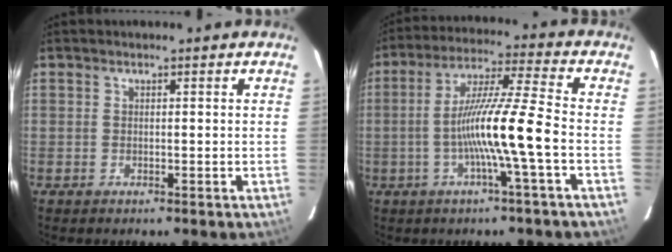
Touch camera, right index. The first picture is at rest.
{"total": 12.1, "force": [-3.5, -1.5, 11.5], "torque": [-0.216, 0.004, -0.068]}